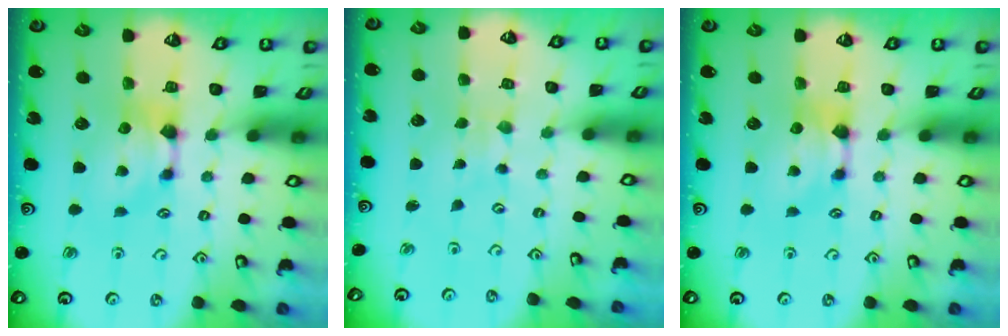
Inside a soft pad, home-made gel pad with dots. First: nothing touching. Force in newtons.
{"total": 5.0, "press": 5.0, "slide": 0.1}
{"total": 0.0}